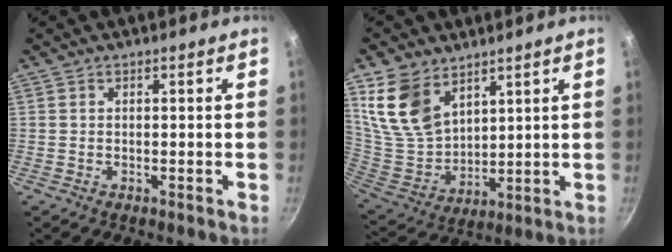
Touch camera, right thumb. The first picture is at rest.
{"total": 13.9, "force": [8.2, 8.6, 7.1], "torque": [-0.120, -0.052, 0.176]}